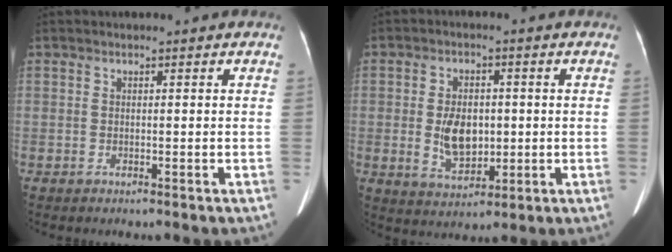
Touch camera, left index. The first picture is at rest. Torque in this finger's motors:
{"motor_torque": [0.25, -0.03, 0.14, 0.08]}